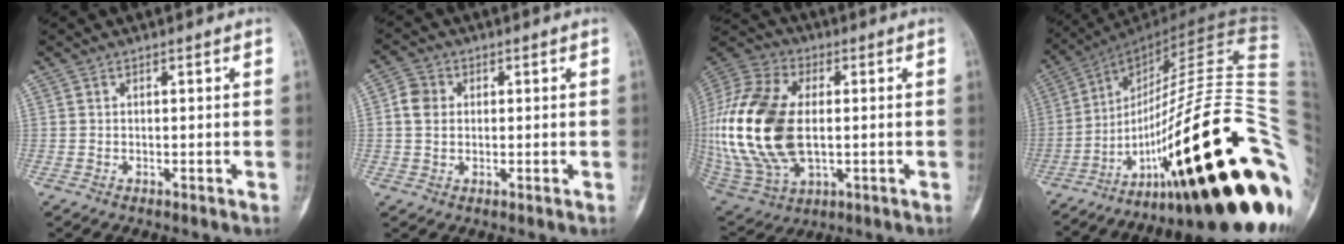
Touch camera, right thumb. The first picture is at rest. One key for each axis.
{"total": 4.8, "fx": 0.4, "fy": 3.9, "fz": 2.6, "tx": -0.044, "ty": 0.006, "tz": 0.001}
{"total": 26.2, "fx": -0.3, "fy": 15.6, "fz": 21.0, "tx": -0.461, "ty": -0.008, "tz": 0.007}
{"total": 43.3, "fx": -13.7, "fy": 10.8, "fz": 39.6, "tx": -0.513, "ty": 0.066, "tz": -0.214}